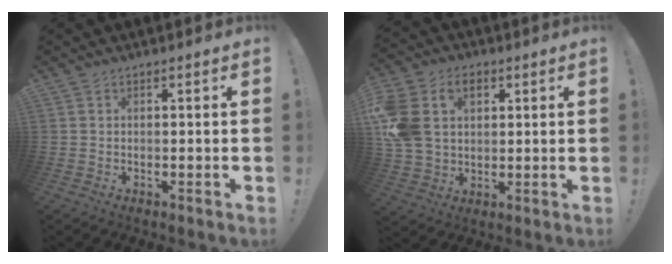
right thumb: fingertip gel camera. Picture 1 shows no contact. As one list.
[{"total": 14.6, "force": [4.3, 11.0, 8.6], "torque": [-0.172, -0.013, 0.080]}]